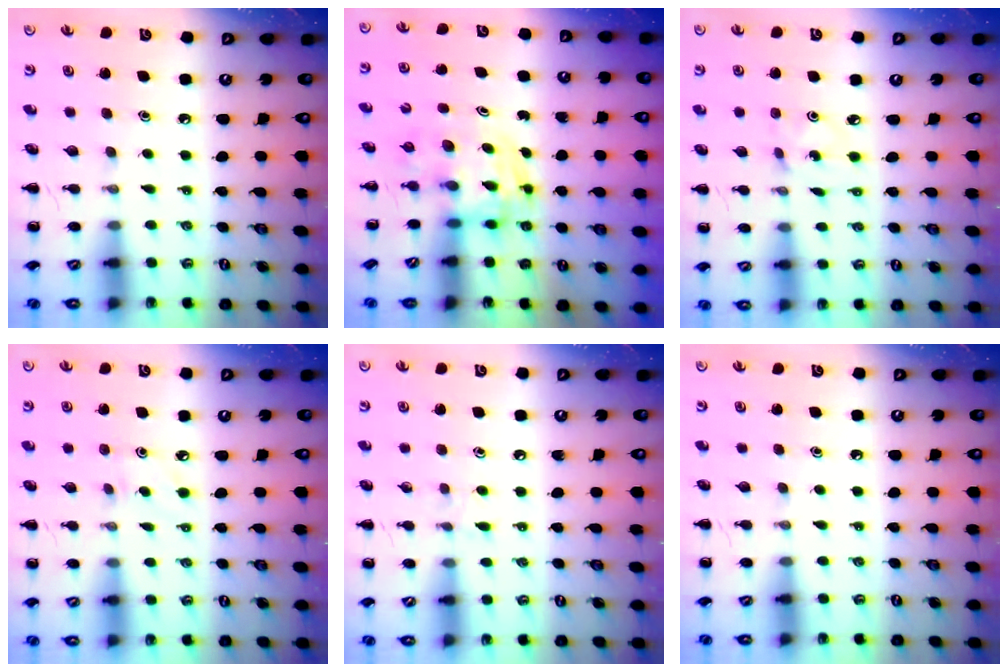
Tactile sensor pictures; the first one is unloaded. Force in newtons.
{"total": 3.7, "press": 3.7, "slide": 0.6}
{"total": 1.0, "press": 1.0, "slide": 0.3}
{"total": 2.7, "press": 2.5, "slide": 0.9}
{"total": 5.4, "press": 5.1, "slide": 1.7}
{"total": 0.0}